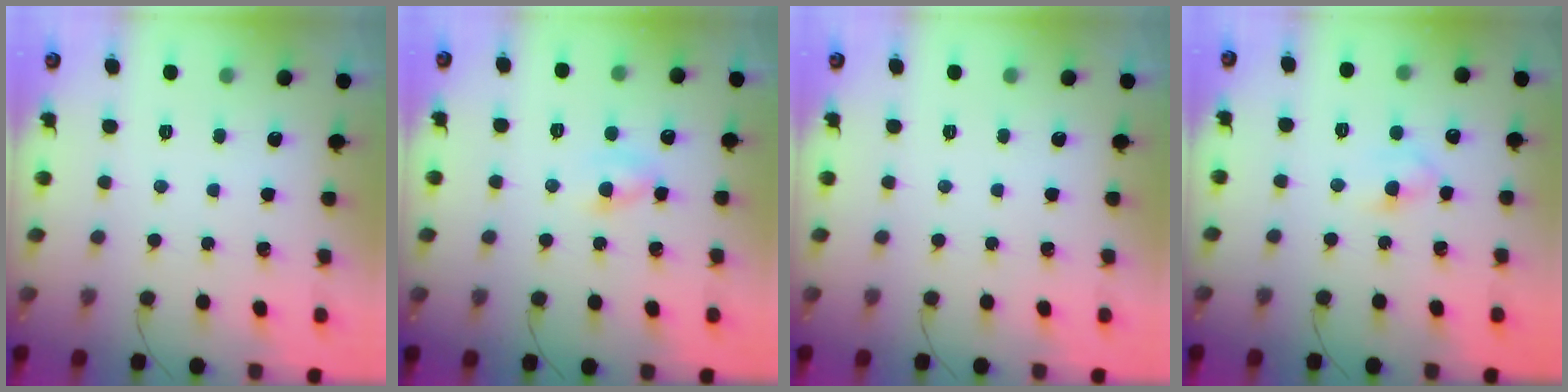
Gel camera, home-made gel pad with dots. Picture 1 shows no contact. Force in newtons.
{"total": 2.8, "press": 2.6, "slide": 1.1}
{"total": 0.0}
{"total": 3.9, "press": 3.6, "slide": 1.4}